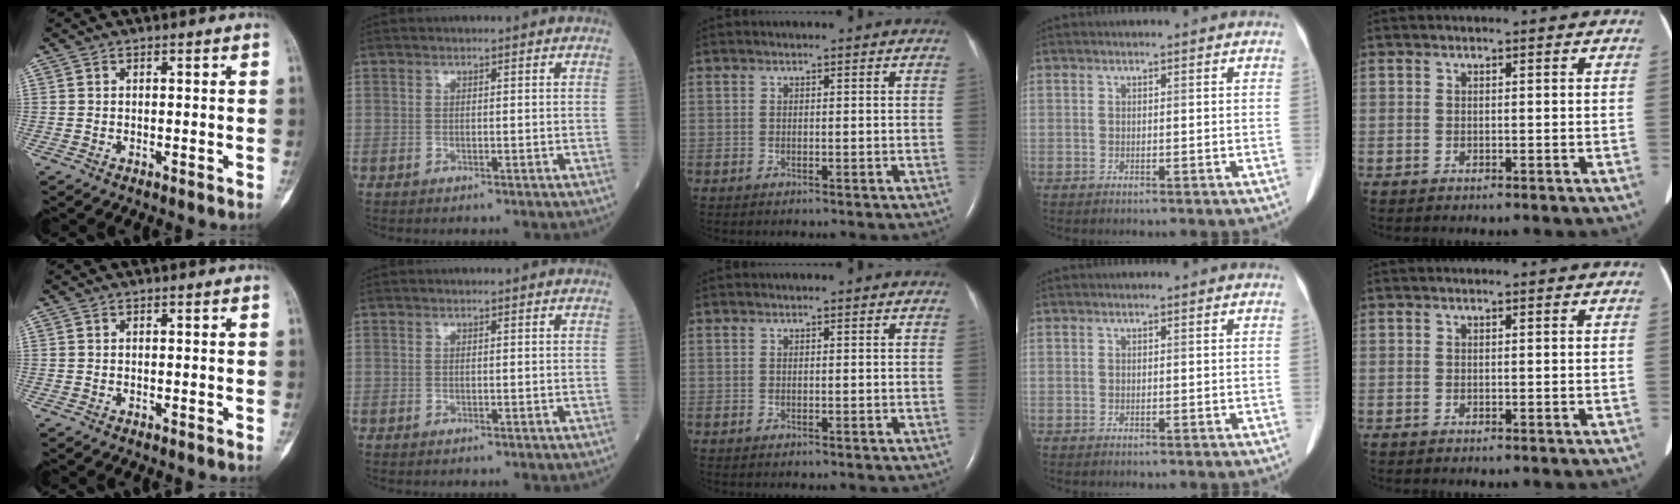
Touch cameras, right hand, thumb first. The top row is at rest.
{}